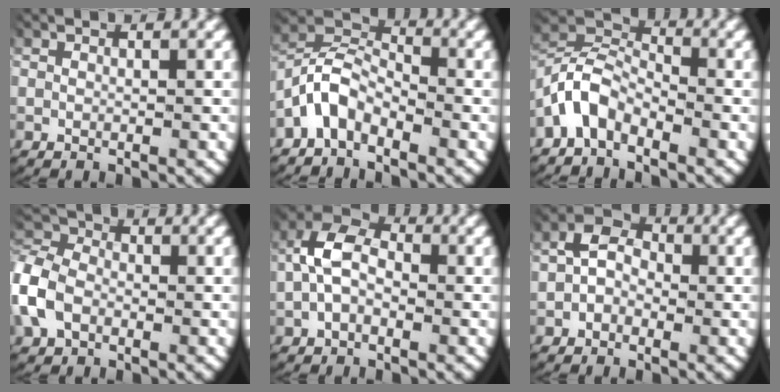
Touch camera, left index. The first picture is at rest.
{"total": 5.7, "force": [-0.7, 4.8, 2.9], "torque": [-0.073, -0.006, -0.025]}
{"total": 6.2, "force": [-1.1, 5.2, 3.2], "torque": [-0.079, -0.006, -0.032]}
{"total": 5.9, "force": [0.1, 5.0, 3.1], "torque": [-0.078, -0.001, -0.007]}
{"total": 5.1, "force": [0.5, 3.5, 3.7], "torque": [-0.066, 0.007, -0.001]}
{"total": 5.3, "force": [1.0, 4.1, 3.1], "torque": [-0.040, 0.006, 0.003]}